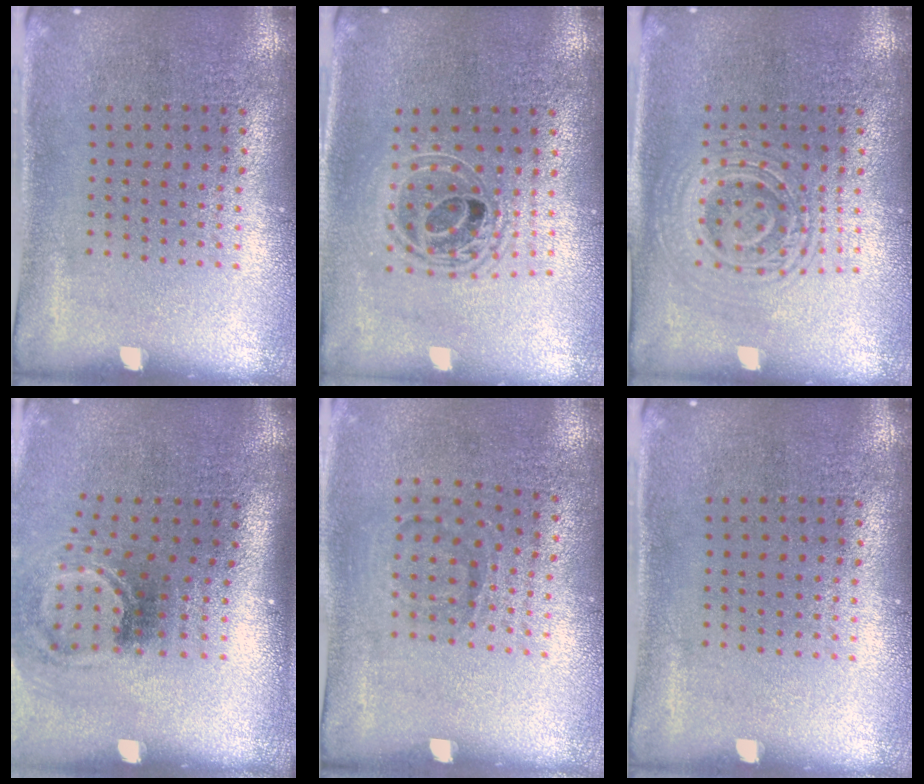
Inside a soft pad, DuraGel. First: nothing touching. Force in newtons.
{"total": 1.7, "press": 1.4, "slide": 0.9}
{"total": 2.8, "press": 2.8, "slide": 0.5}
{"total": 2.1, "press": 1.3, "slide": 1.6}
{"total": 1.0, "press": 0.7, "slide": 0.7}
{"total": 0.0}